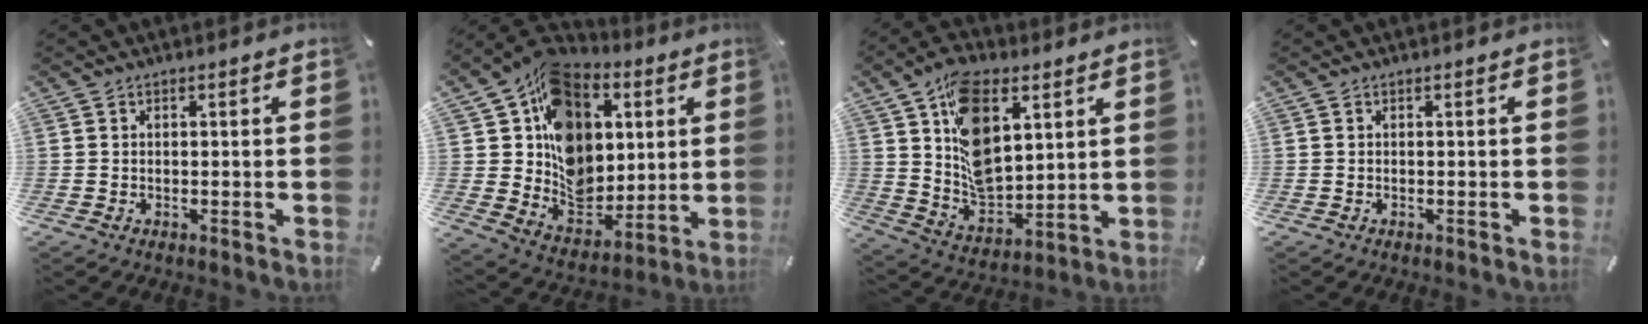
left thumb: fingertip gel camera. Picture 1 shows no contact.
{"total": 15.7, "force": [4.6, 13.2, 7.0], "torque": [-0.118, -0.034, 0.094]}
{"total": 15.1, "force": [6.4, 9.1, 10.1], "torque": [-0.189, -0.021, 0.120]}
{"total": 0.0}